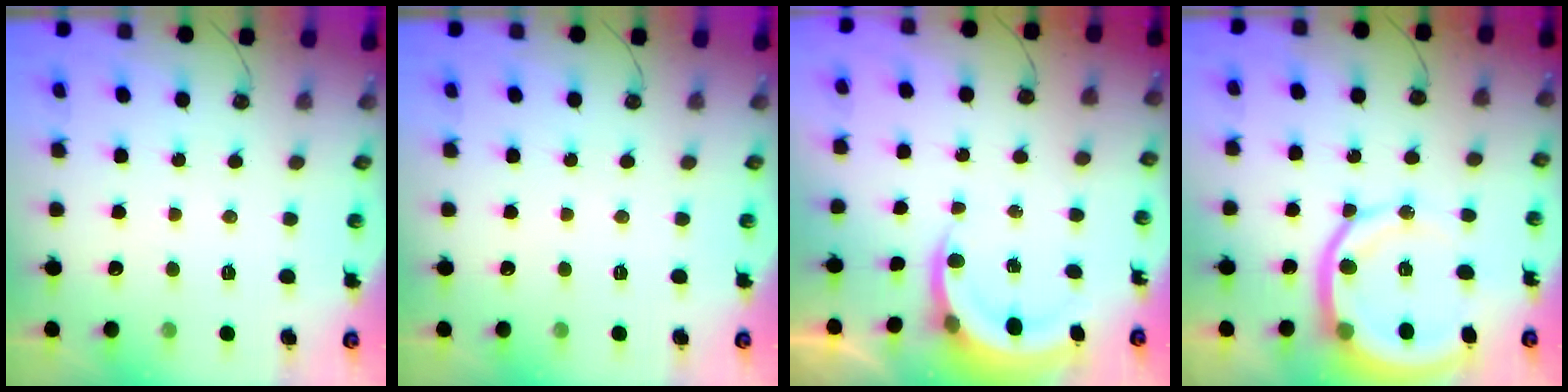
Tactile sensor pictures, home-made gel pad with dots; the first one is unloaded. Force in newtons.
{"total": 0.0}
{"total": 4.3, "press": 4.3, "slide": 0.1}
{"total": 13.8, "press": 13.7, "slide": 1.8}